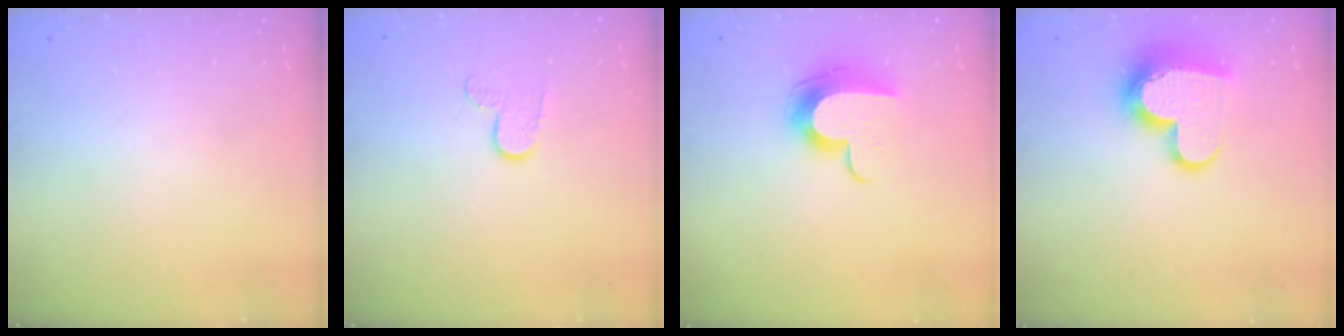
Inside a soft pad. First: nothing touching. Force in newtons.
{"total": 6.9, "press": 6.9, "slide": 0.7}
{"total": 10.2, "press": 10.2, "slide": 0.5}
{"total": 14.6, "press": 14.5, "slide": 1.2}